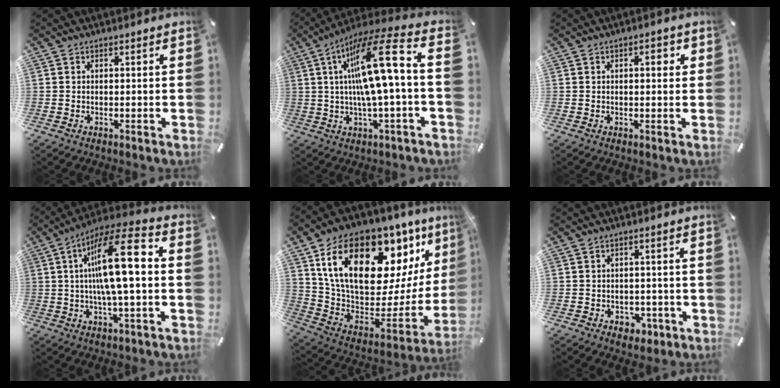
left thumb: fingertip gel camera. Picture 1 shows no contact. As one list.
[{"total": 17.4, "force": [3.2, 2.3, 17.0], "torque": [-0.309, -0.019, 0.034]}, {"total": 2.7, "force": [0.7, 1.2, 2.4], "torque": [-0.032, 0.002, 0.004]}, {"total": 17.8, "force": [2.2, 4.4, 17.1], "torque": [-0.298, -0.008, 0.021]}, {"total": 25.3, "force": [12.0, 14.0, 17.3], "torque": [-0.307, -0.074, 0.215]}, {"total": 3.9, "force": [-1.3, 3.2, 1.7], "torque": [-0.019, 0.004, -0.023]}]